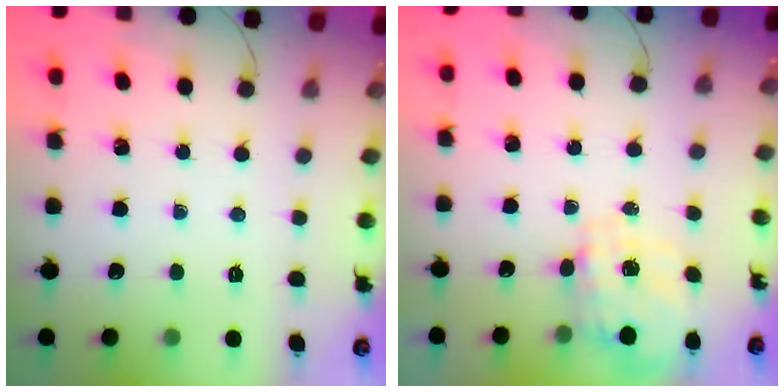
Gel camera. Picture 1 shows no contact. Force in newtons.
{"total": 3.5, "press": 3.4, "slide": 1.0}